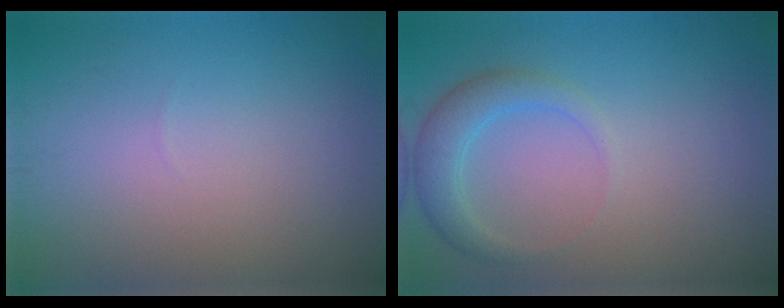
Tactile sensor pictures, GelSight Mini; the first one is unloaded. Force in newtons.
{"total": 2.6, "press": 2.6, "slide": 0.0}